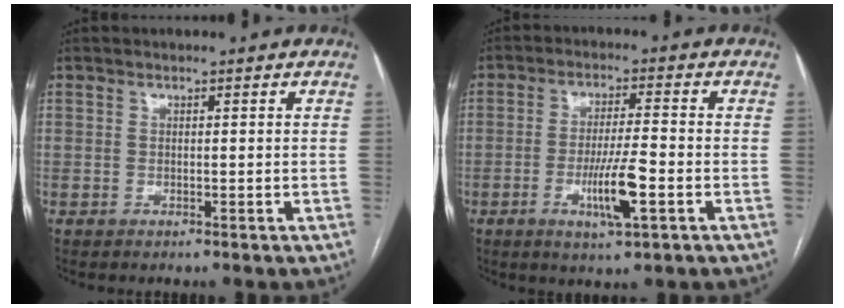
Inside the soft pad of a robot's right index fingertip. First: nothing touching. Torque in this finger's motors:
{"motor_torque": [1.42, -0.01, 0.54, 0.10]}